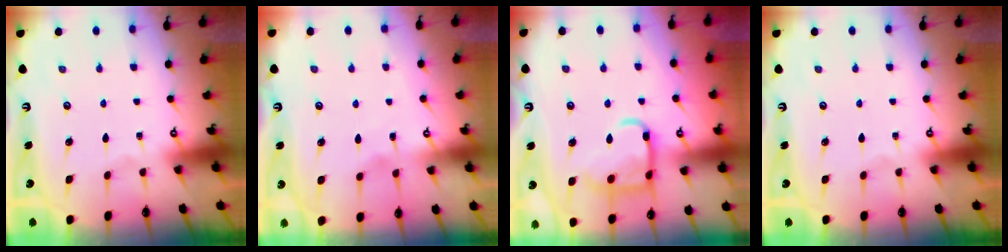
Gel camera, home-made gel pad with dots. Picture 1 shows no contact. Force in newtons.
{"total": 1.8, "press": 1.8, "slide": 0.3}
{"total": 12.7, "press": 12.7, "slide": 1.1}
{"total": 0.0}